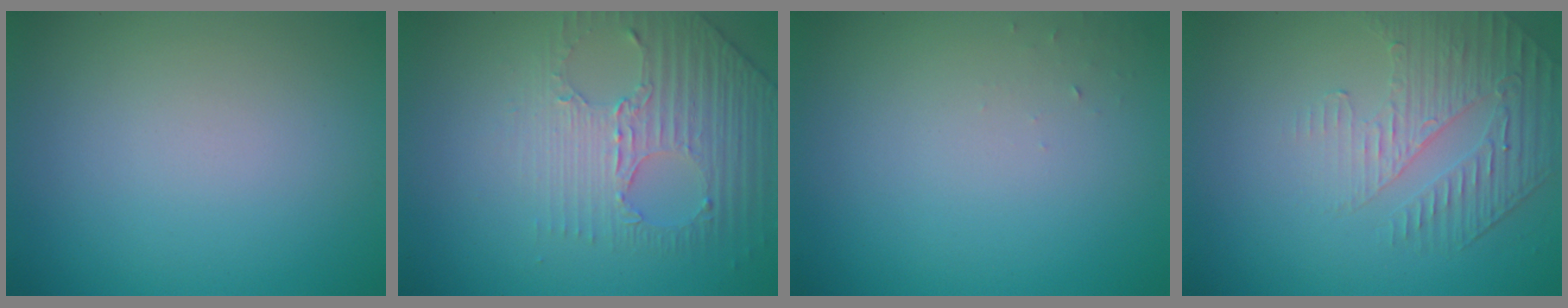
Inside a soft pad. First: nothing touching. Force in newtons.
{"total": 4.4, "press": 3.1, "slide": 3.1}
{"total": 0.6, "press": 0.6, "slide": 0.1}
{"total": 2.2, "press": 1.7, "slide": 1.4}